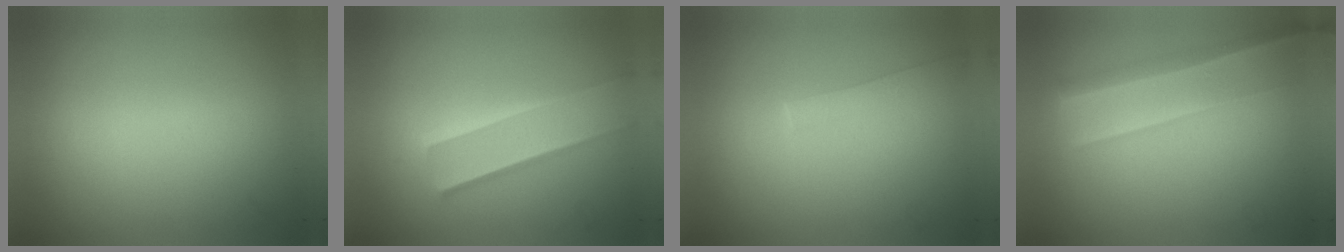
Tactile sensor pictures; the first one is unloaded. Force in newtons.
{"total": 1.7}
{"total": 1.1}
{"total": 2.2}